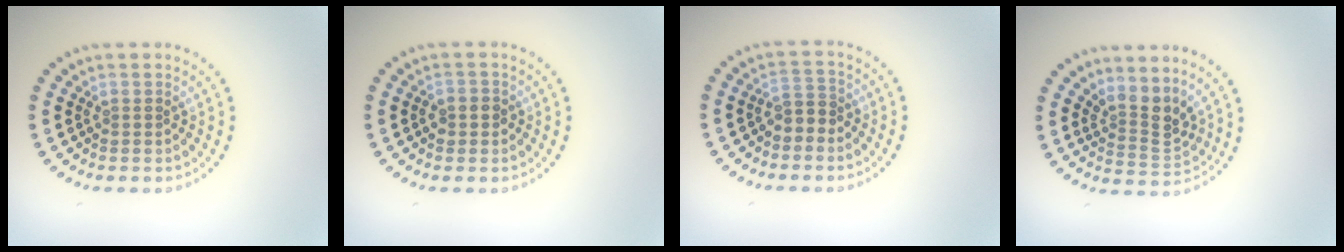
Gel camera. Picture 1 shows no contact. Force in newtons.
{"total": 1.6, "press": 1.5, "slide": 0.4}
{"total": 1.8, "press": 1.6, "slide": 0.9}
{"total": 3.1, "press": 2.2, "slide": 2.1}